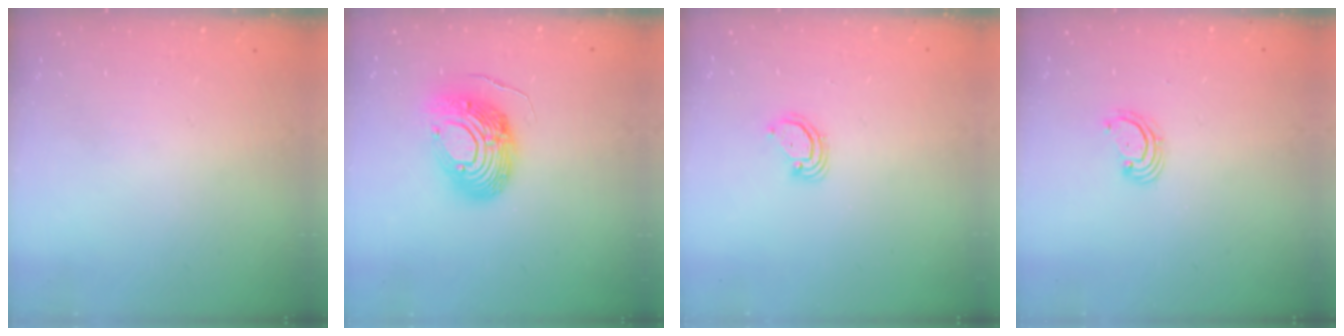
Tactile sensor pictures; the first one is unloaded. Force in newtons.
{"total": 13.7, "press": 13.7, "slide": 1.2}
{"total": 3.2, "press": 3.2, "slide": 0.3}
{"total": 2.6, "press": 2.6, "slide": 0.3}